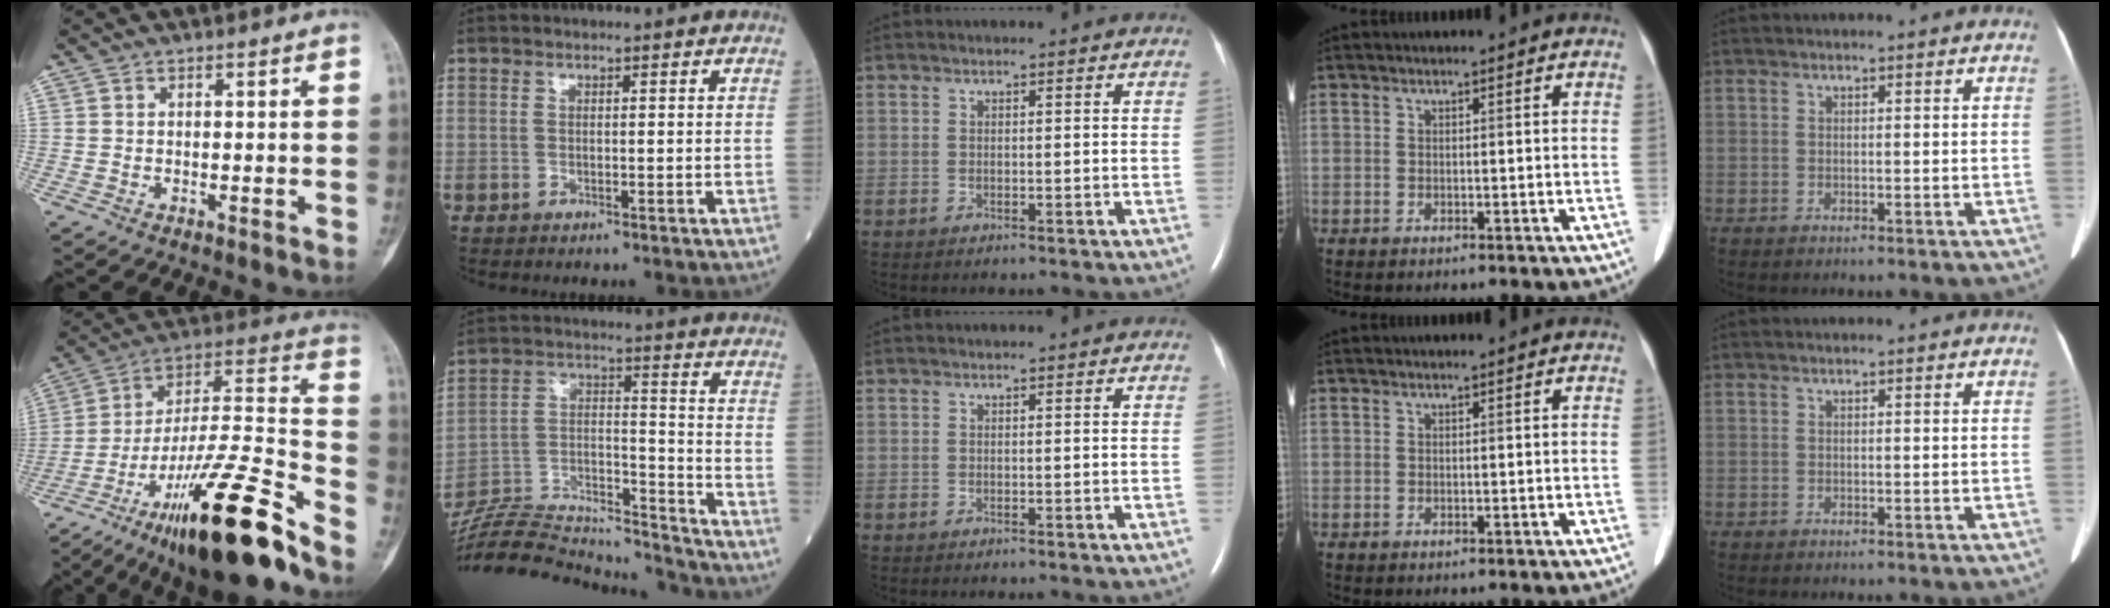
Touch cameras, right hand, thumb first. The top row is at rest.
{"thumb": {"total": 28.3, "force": [-18.7, 4.8, 20.7], "torque": [-0.307, 0.073, -0.310]}, "index": {"total": 20.5, "force": [-19.9, 2.1, 4.5], "torque": [-0.106, 0.022, -0.321]}}